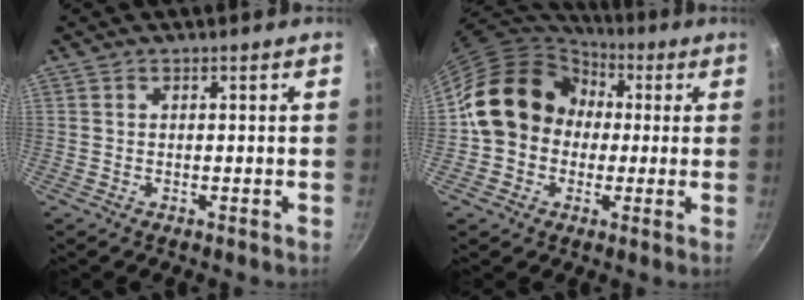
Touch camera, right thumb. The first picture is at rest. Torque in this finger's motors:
{"motor_torque": [1.09, 3.61, 0.83, -0.86, 0.18]}